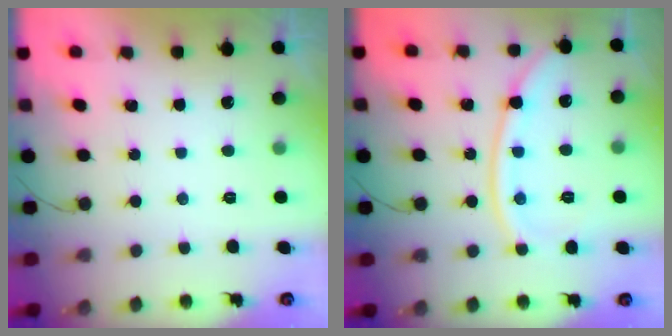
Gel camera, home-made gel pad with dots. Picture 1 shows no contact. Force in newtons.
{"total": 12.3, "press": 12.1, "slide": 1.6}